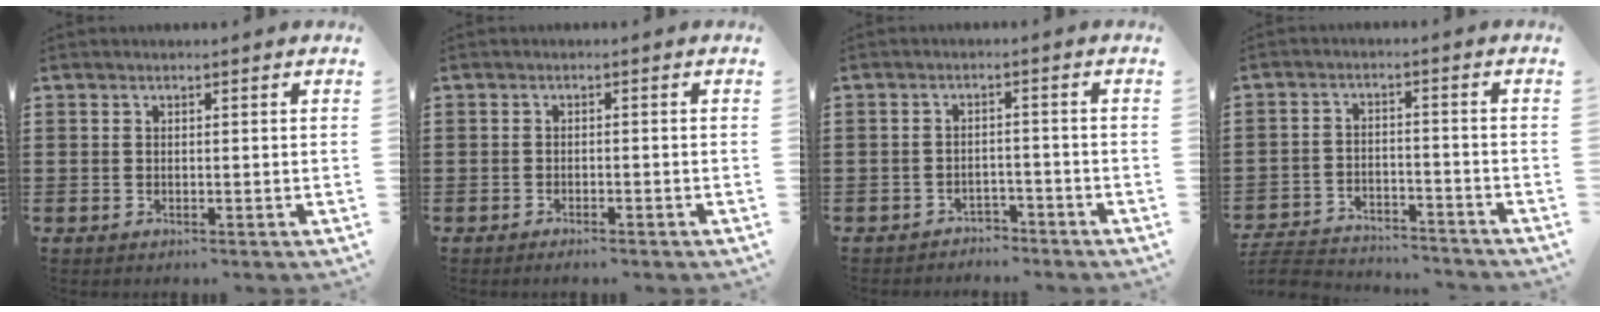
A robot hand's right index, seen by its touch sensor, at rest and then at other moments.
{"total": 1.0, "force": [-0.9, 0.0, 0.3], "torque": [-0.008, -0.001, -0.018]}
{"total": 2.4, "force": [-2.3, 0.6, 0.0], "torque": [-0.008, 0.001, -0.050]}
{"total": 5.0, "force": [-5.0, 0.5, 0.7], "torque": [-0.026, 0.001, -0.103]}